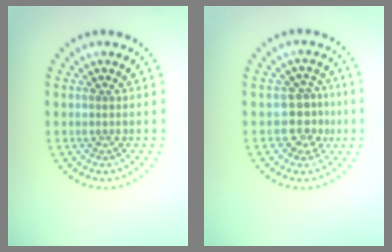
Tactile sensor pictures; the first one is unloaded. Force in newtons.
{"total": 3.0, "press": 2.7, "slide": 1.2}